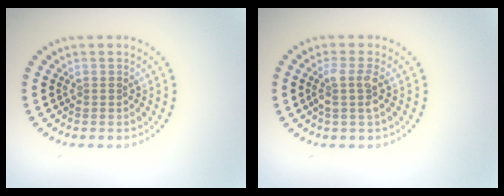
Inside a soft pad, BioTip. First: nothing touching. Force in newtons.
{"total": 2.1, "press": 1.7, "slide": 1.3}